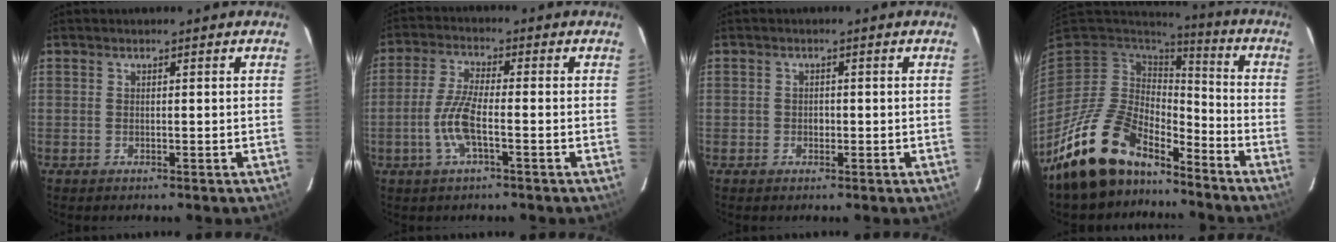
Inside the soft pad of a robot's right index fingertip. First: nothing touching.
{"total": 7.0, "force": [-2.3, 1.3, 6.5], "torque": [-0.141, 0.000, -0.048]}
{"total": 1.3, "force": [-0.4, 1.2, 0.3], "torque": [-0.004, 0.002, -0.005]}
{"total": 16.8, "force": [-13.2, 7.4, 7.4], "torque": [-0.160, -0.004, -0.229]}